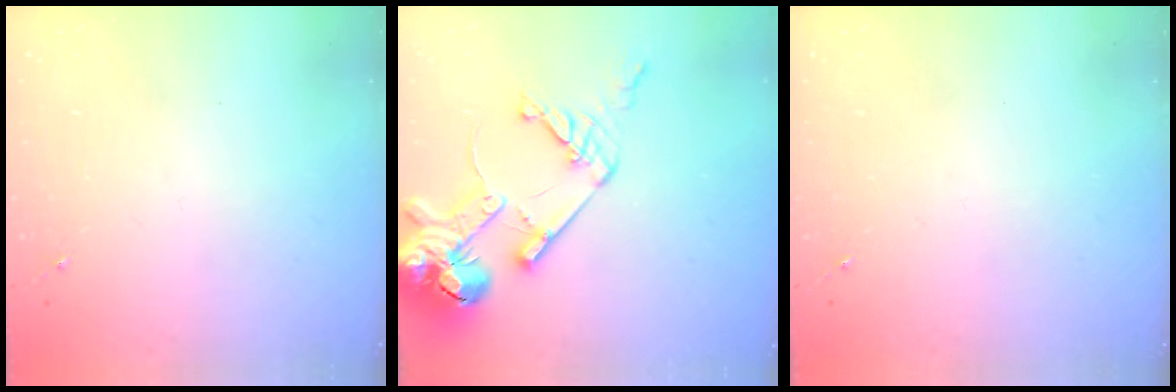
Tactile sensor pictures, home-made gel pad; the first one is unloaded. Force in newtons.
{"total": 23.3, "press": 23.1, "slide": 3.0}
{"total": 0.0}